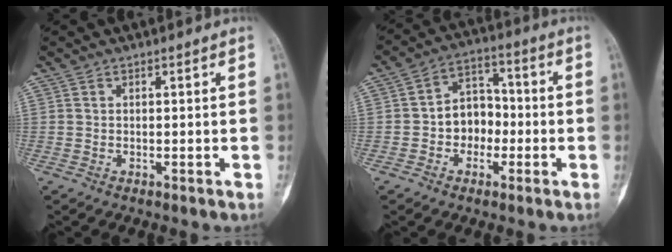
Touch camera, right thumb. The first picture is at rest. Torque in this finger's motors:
{"motor_torque": [-0.52, 0.32, 0.15, -0.01, -0.07]}